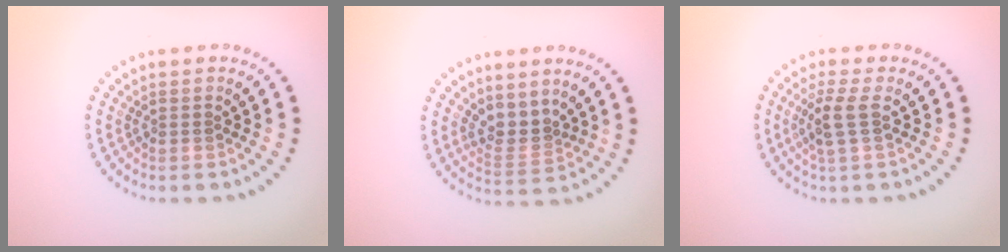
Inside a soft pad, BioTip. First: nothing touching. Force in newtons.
{"total": 2.4, "press": 1.7, "slide": 1.7}
{"total": 2.5, "press": 2.0, "slide": 1.5}